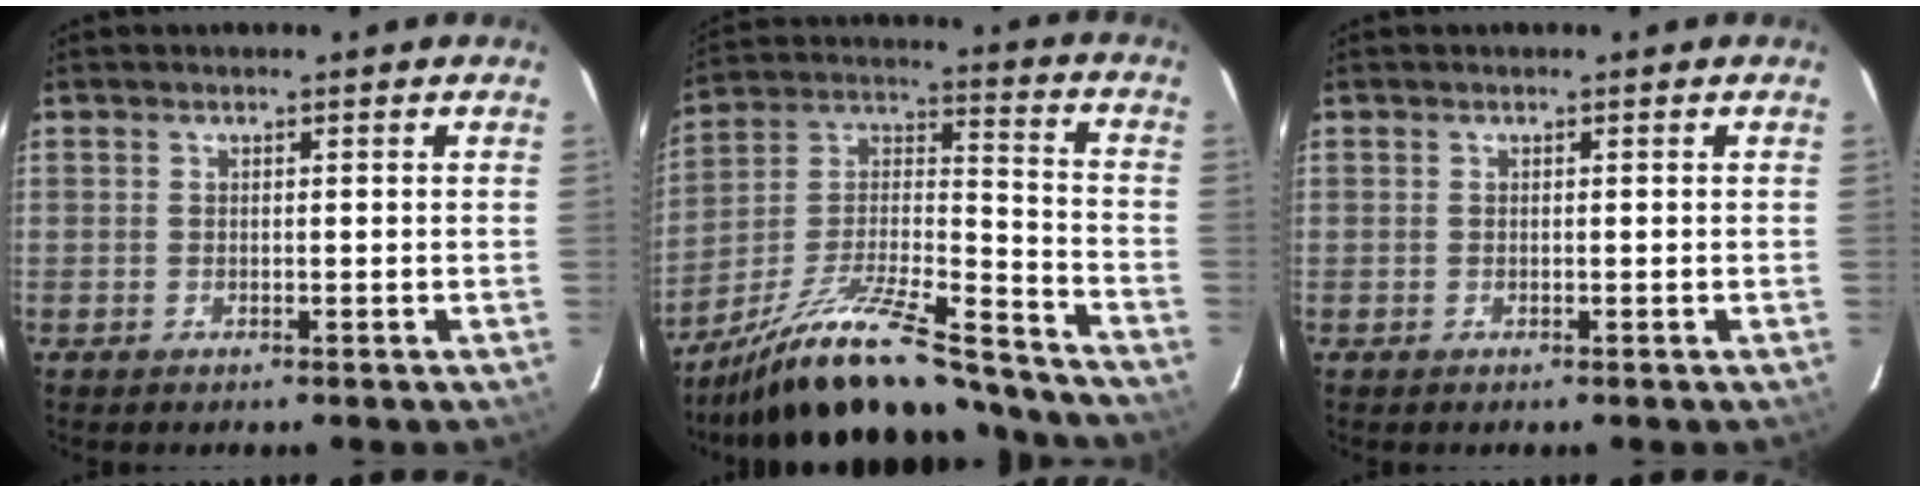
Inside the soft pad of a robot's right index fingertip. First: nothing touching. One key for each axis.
{"total": 25.1, "fx": -20.6, "fy": 5.6, "fz": 13.2, "tx": -0.232, "ty": -0.007, "tz": -0.322}
{"total": 0.0}